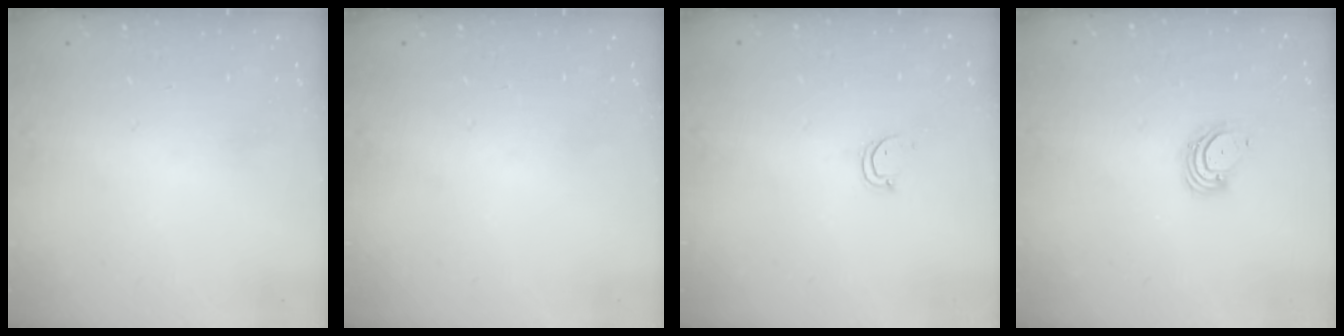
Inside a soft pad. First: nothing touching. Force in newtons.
{"total": 0.0}
{"total": 2.6, "press": 2.6, "slide": 0.3}
{"total": 3.6, "press": 3.6, "slide": 0.3}